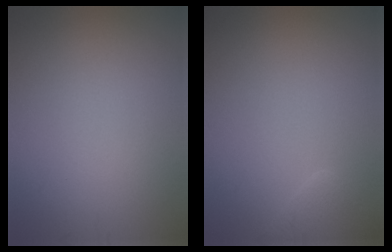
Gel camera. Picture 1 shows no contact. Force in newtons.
{"total": 1.9, "press": 1.9, "slide": 0.1}